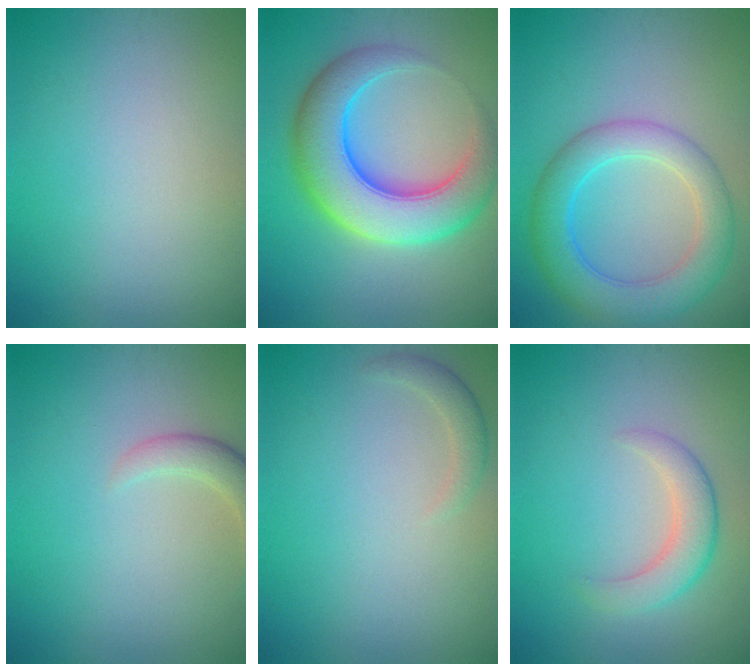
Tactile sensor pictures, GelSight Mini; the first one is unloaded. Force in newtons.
{"total": 9.4, "press": 9.4, "slide": 0.2}
{"total": 6.0, "press": 6.0, "slide": 0.3}
{"total": 2.2, "press": 2.2, "slide": 0.2}
{"total": 1.5, "press": 1.5, "slide": 0.1}
{"total": 3.1, "press": 3.1, "slide": 0.3}